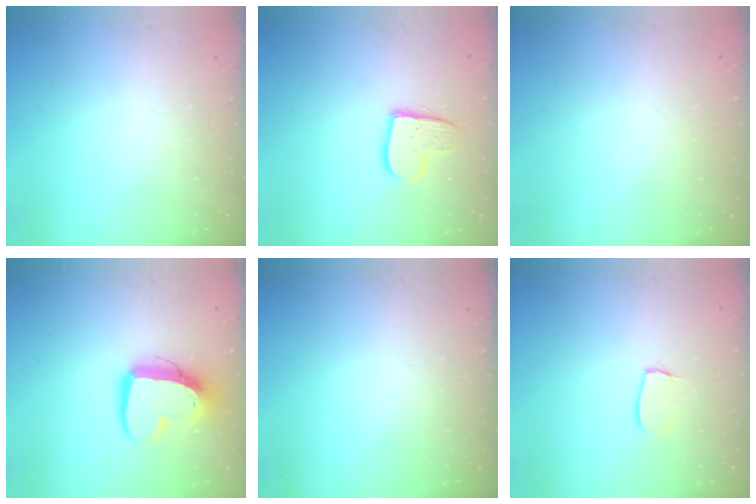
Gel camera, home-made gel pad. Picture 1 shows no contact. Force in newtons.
{"total": 11.6, "press": 11.6, "slide": 1.0}
{"total": 0.6, "press": 0.6, "slide": 0.1}
{"total": 13.5, "press": 13.5, "slide": 1.1}
{"total": 0.0}
{"total": 6.0, "press": 6.0, "slide": 0.5}